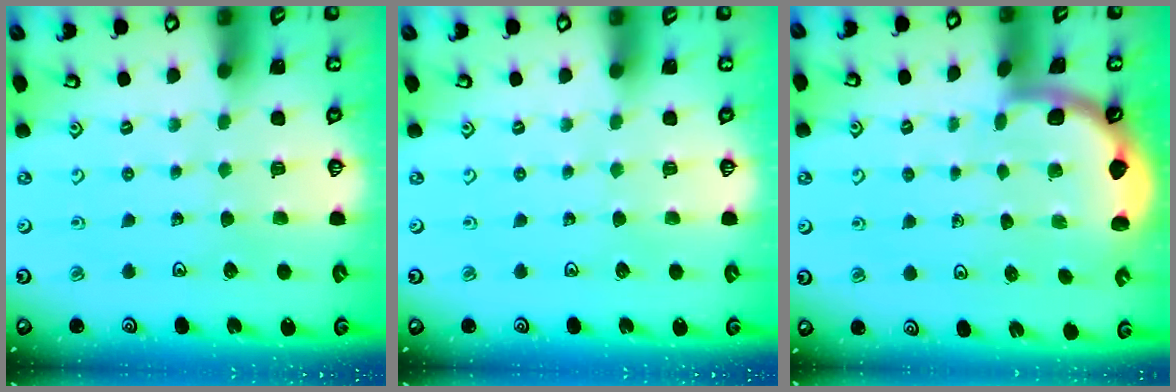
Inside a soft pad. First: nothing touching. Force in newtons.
{"total": 0.0}
{"total": 1.7, "press": 1.7, "slide": 0.0}